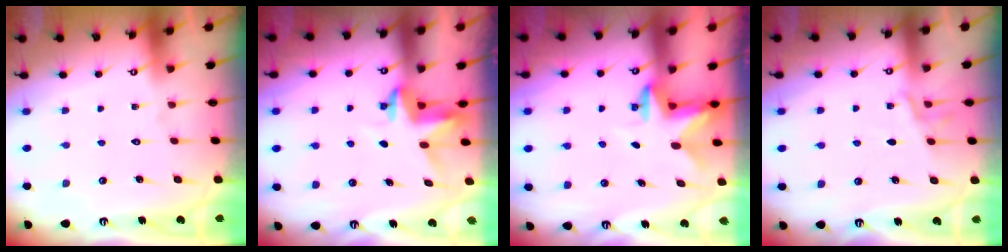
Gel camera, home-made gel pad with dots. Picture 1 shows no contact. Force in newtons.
{"total": 3.8, "press": 3.8, "slide": 0.4}
{"total": 2.8, "press": 2.8, "slide": 0.6}
{"total": 5.4, "press": 5.3, "slide": 0.8}